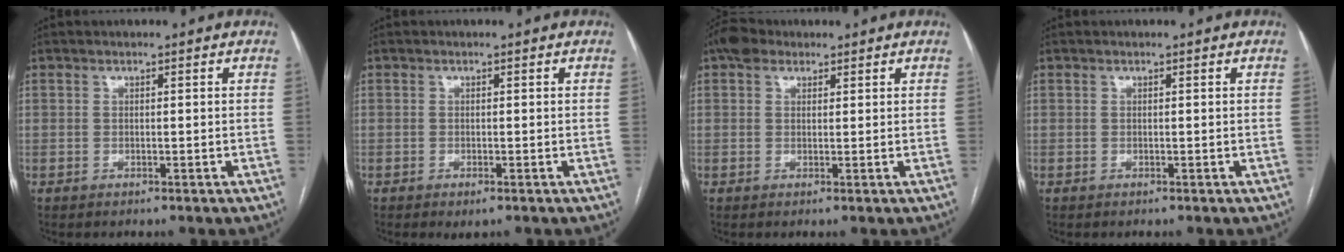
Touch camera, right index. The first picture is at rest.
{"total": 1.3, "force": [-0.7, 0.4, 1.0], "torque": [-0.012, -0.003, -0.008]}
{"total": 3.4, "force": [2.2, 2.2, 1.4], "torque": [-0.028, 0.018, 0.037]}
{"total": 0.0}